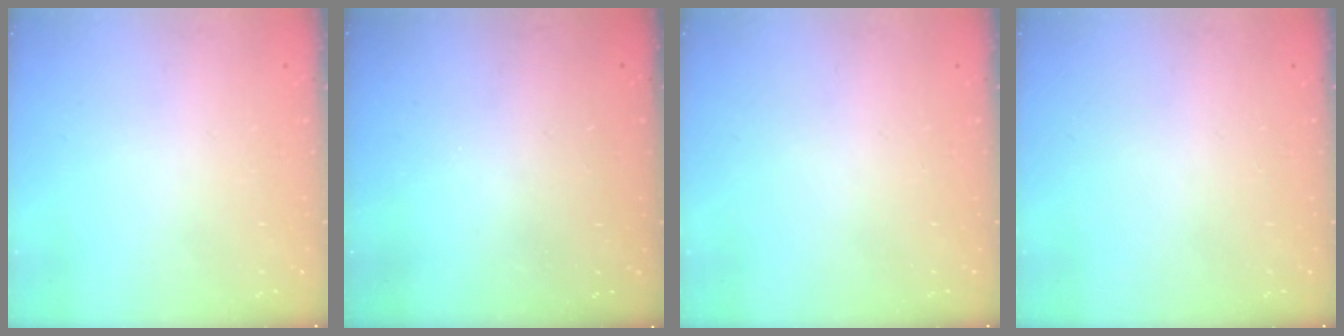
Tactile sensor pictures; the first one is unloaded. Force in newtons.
{"total": 3.2, "press": 3.2, "slide": 0.1}
{"total": 0.0}
{"total": 0.0}